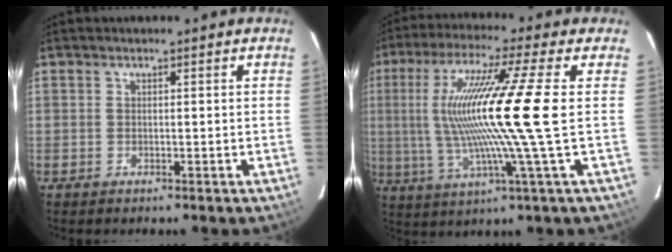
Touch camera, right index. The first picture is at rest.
{"total": 17.3, "force": [0.7, -1.7, 17.2], "torque": [-0.320, -0.006, 0.015]}